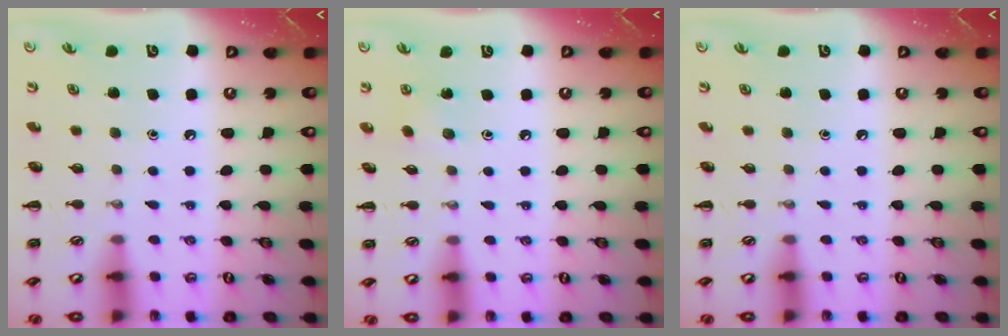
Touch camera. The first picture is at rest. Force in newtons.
{"total": 2.9, "press": 2.8, "slide": 0.9}
{"total": 0.0}